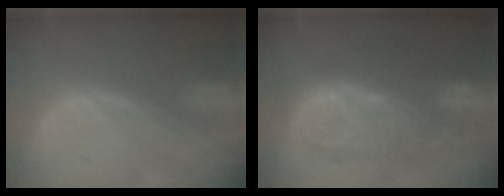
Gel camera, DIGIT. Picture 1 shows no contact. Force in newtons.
{"total": 10.6, "press": 10.6, "slide": 0.3}